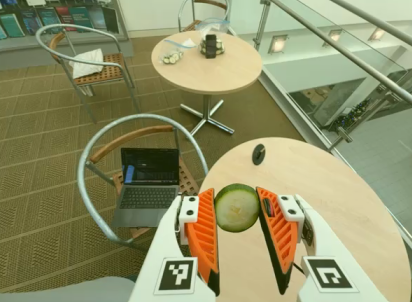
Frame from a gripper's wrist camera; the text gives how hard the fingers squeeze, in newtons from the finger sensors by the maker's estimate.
{"total": 8.6, "left": 9.2, "right": 8.0}